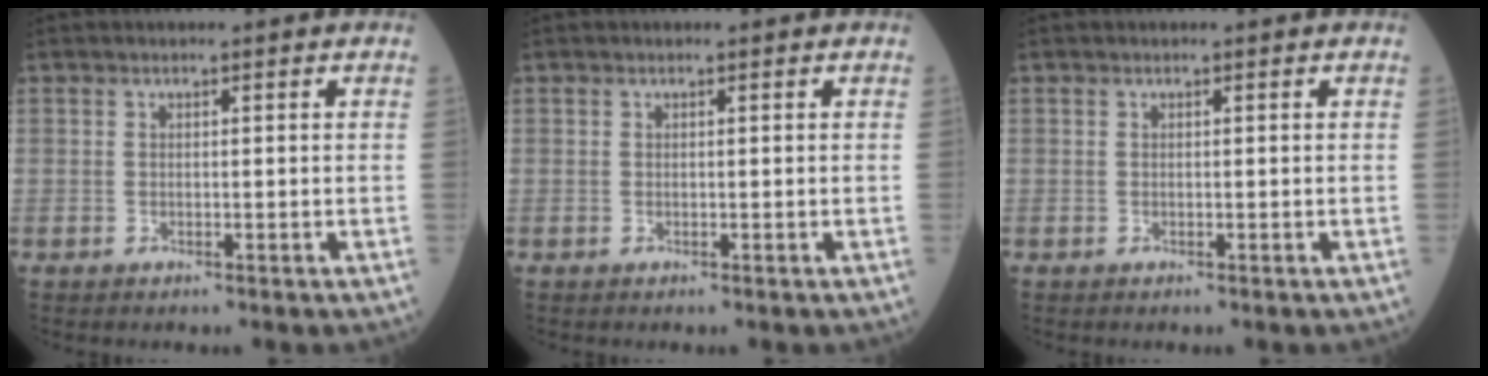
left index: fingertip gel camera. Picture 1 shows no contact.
{"total": 0.0}
{"total": 0.0}